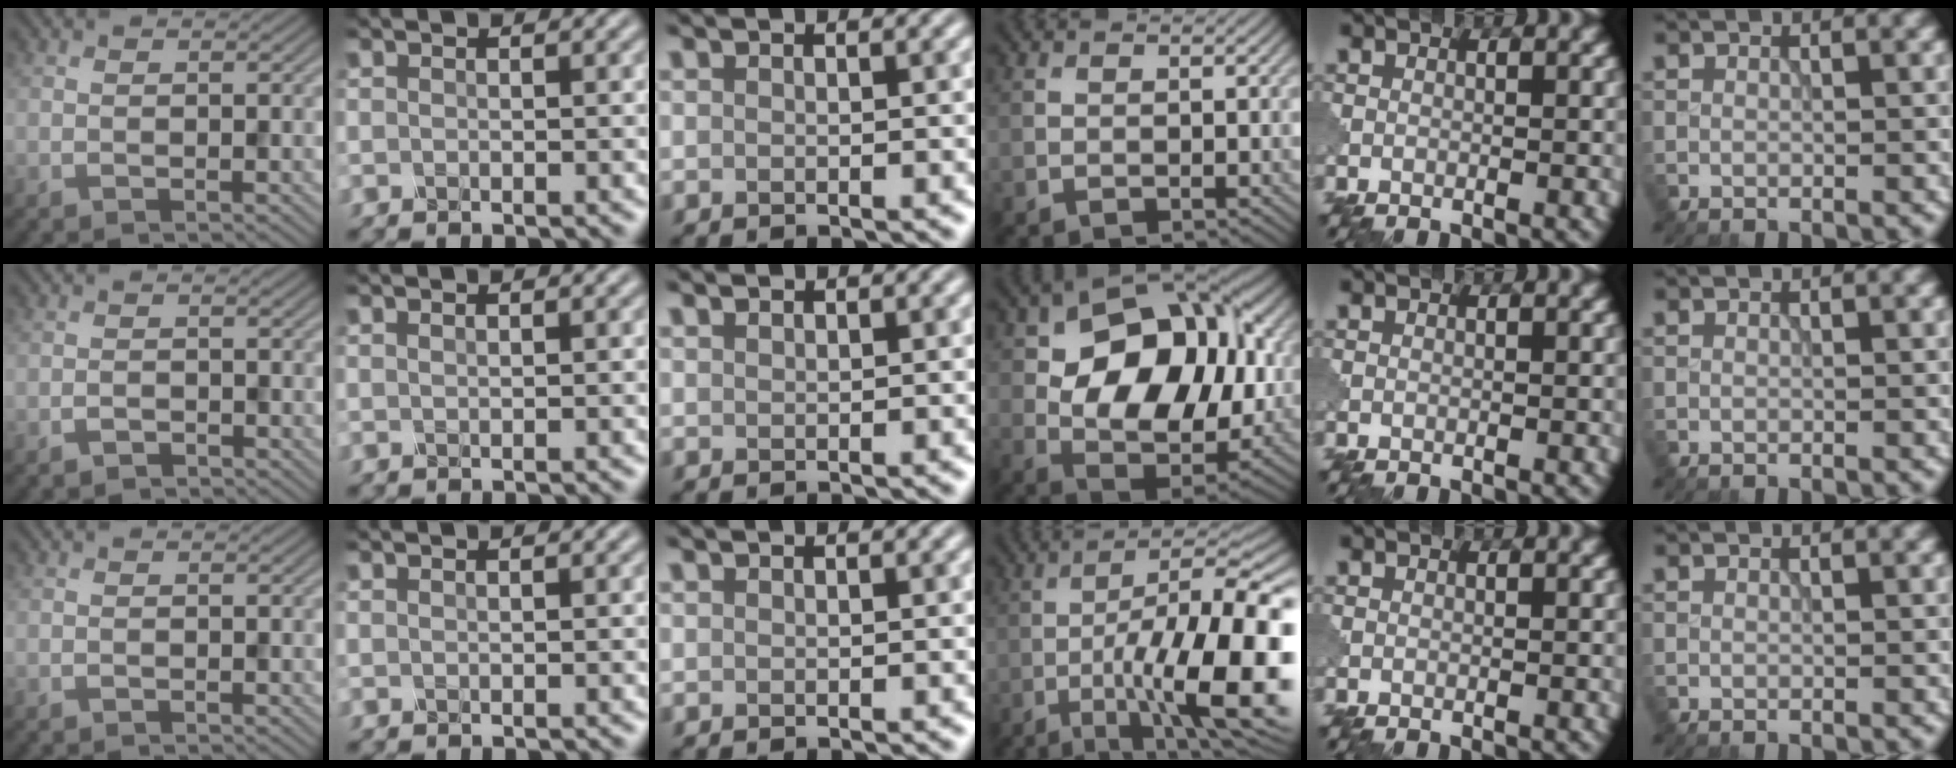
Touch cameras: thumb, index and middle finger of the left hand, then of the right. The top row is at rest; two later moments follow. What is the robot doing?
{"motion": "shake", "object": "sieve"}